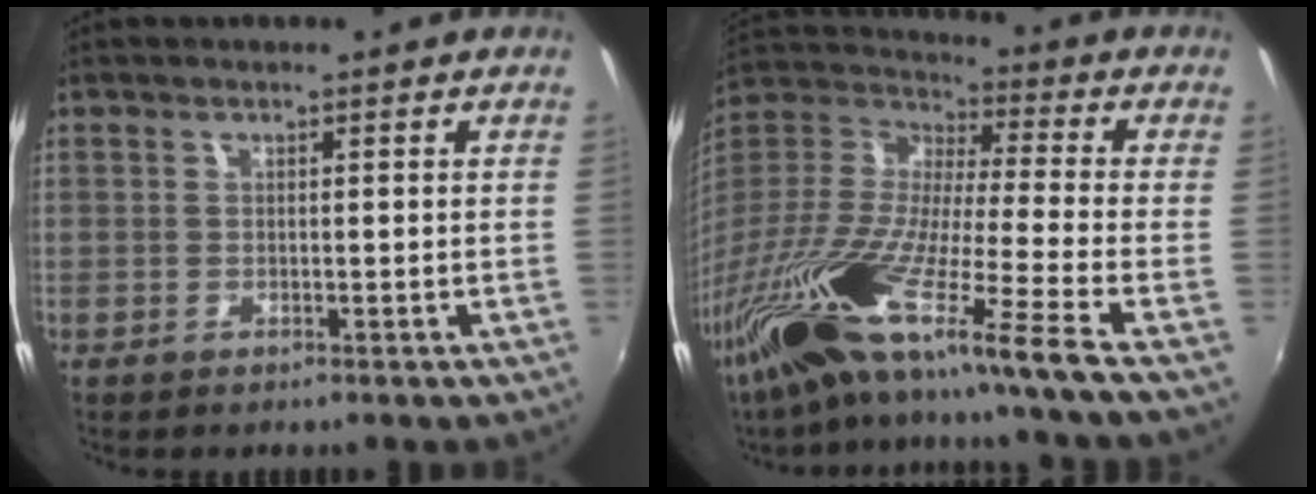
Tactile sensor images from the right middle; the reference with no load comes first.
{"total": 23.7, "force": [-17.2, -1.9, 16.2], "torque": [-0.277, -0.074, -0.319]}